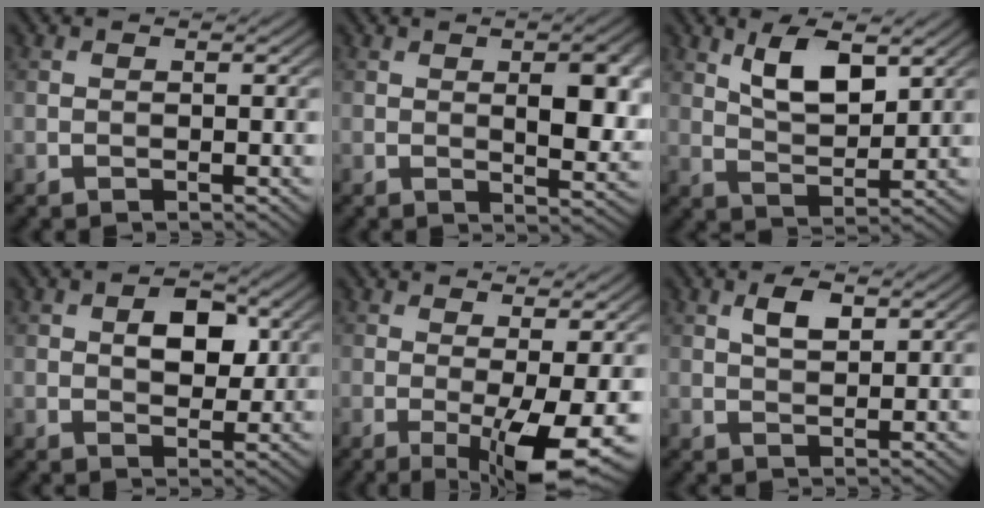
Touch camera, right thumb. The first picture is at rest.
{"total": 7.8, "force": [1.2, 3.4, 7.0], "torque": [-0.101, 0.000, 0.024]}
{"total": 6.8, "force": [3.5, 2.9, 5.1], "torque": [-0.101, -0.006, 0.066]}
{"total": 5.2, "force": [1.1, 3.2, 3.9], "torque": [-0.060, 0.001, 0.012]}
{"total": 8.4, "force": [-2.1, 1.6, 7.9], "torque": [-0.126, -0.004, -0.025]}
{"total": 3.0, "force": [1.4, 1.4, 2.3], "torque": [-0.047, 0.002, 0.026]}